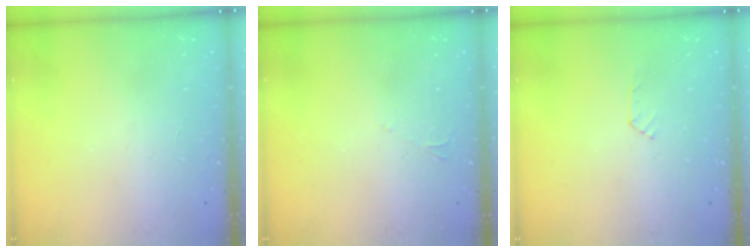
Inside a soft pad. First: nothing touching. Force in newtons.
{"total": 2.2, "press": 2.2, "slide": 0.4}
{"total": 3.3, "press": 3.2, "slide": 0.3}